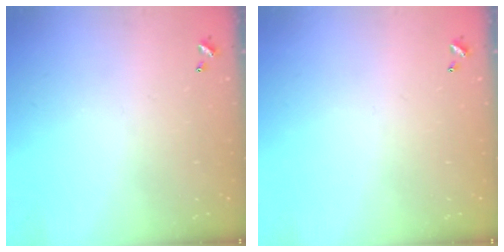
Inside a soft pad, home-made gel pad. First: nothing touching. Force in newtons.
{"total": 0.0}